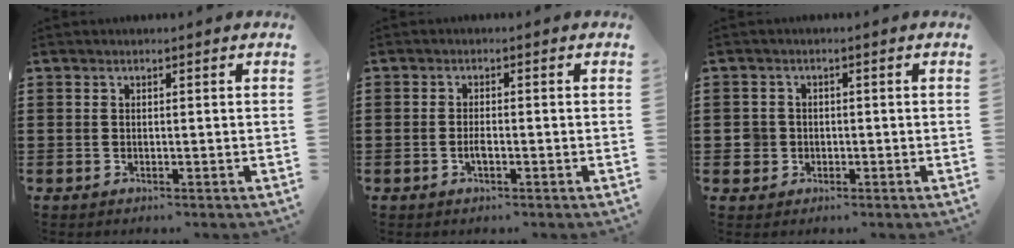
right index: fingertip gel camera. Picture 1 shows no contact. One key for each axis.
{"total": 1.8, "fx": -0.6, "fy": 0.6, "fz": 1.6, "tx": -0.031, "ty": 0.000, "tz": -0.011}
{"total": 2.4, "fx": -0.5, "fy": 2.3, "fz": 0.4, "tx": -0.014, "ty": 0.006, "tz": -0.014}